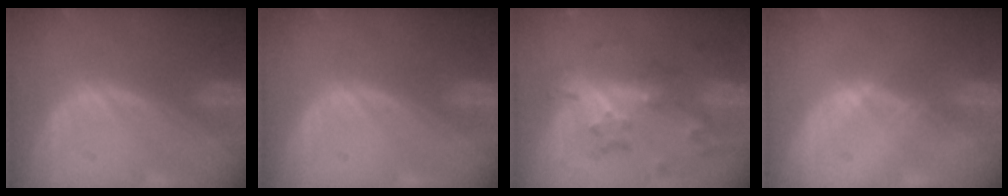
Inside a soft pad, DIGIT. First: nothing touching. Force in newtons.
{"total": 0.0}
{"total": 8.4, "press": 7.3, "slide": 4.1}
{"total": 0.6, "press": 0.5, "slide": 0.3}